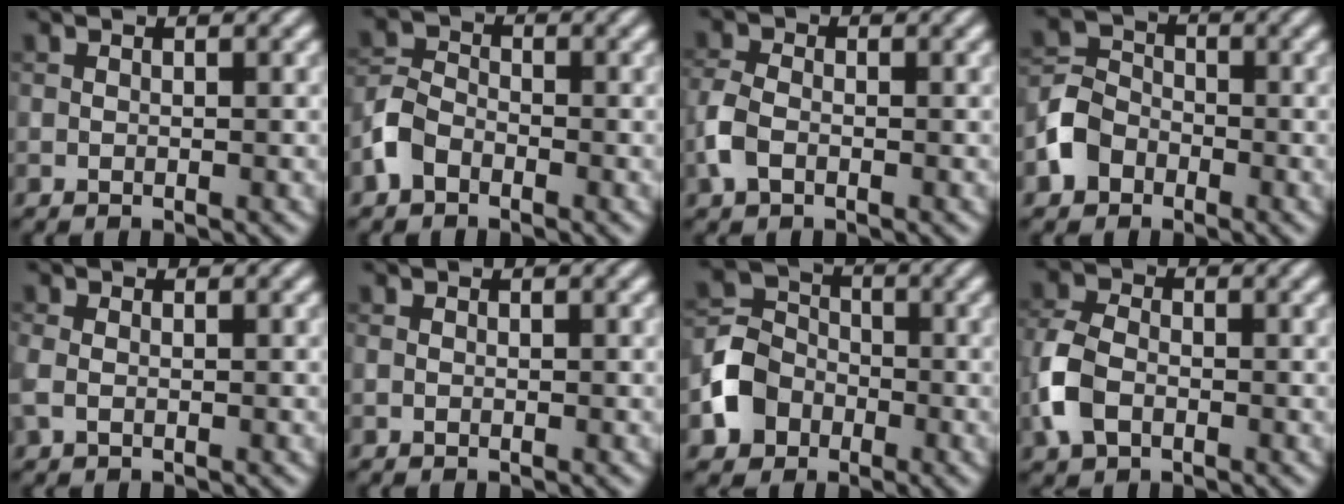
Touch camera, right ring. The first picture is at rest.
{"total": 3.1, "force": [-1.9, 2.0, 1.5], "torque": [-0.032, 0.007, -0.050]}
{"total": 2.9, "force": [-1.1, 1.8, 2.0], "torque": [-0.048, 0.002, -0.031]}
{"total": 3.9, "force": [-2.0, 3.0, 1.4], "torque": [-0.030, 0.005, -0.047]}
{"total": 1.4, "force": [-0.2, 1.0, 1.0], "torque": [-0.027, 0.000, -0.007]}
{"total": 0.0}
{"total": 5.1, "force": [-2.2, 4.2, 1.7], "torque": [-0.038, 0.006, -0.055]}
{"total": 4.7, "force": [-1.6, 3.2, 3.1], "torque": [-0.079, 0.002, -0.043]}